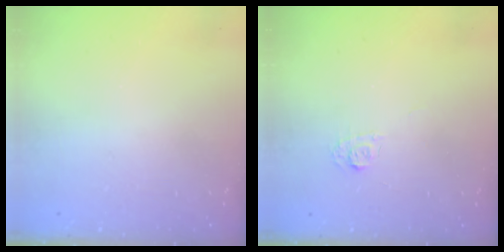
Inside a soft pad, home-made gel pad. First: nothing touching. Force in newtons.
{"total": 4.3, "press": 4.2, "slide": 0.6}